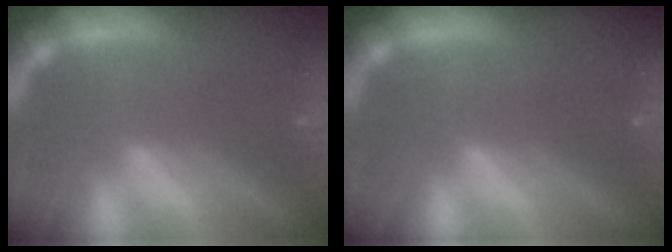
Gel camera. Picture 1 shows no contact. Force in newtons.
{"total": 0.0}